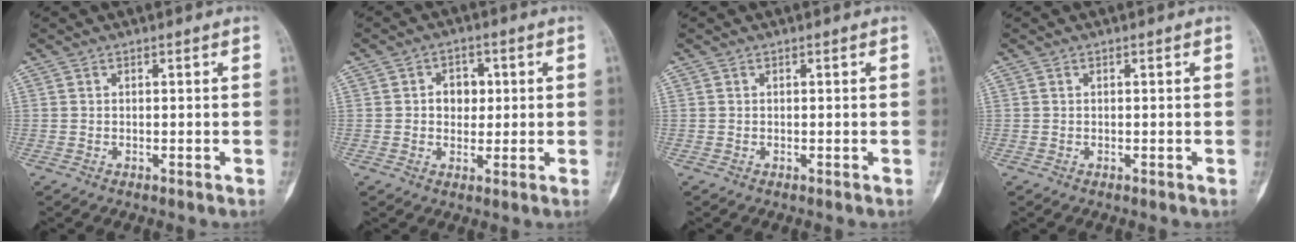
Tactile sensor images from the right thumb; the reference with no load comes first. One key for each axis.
{"total": 4.8, "fx": 0.8, "fy": 3.9, "fz": 2.5, "tx": -0.004, "ty": 0.004, "tz": 0.010}
{"total": 0.0}
{"total": 0.0}